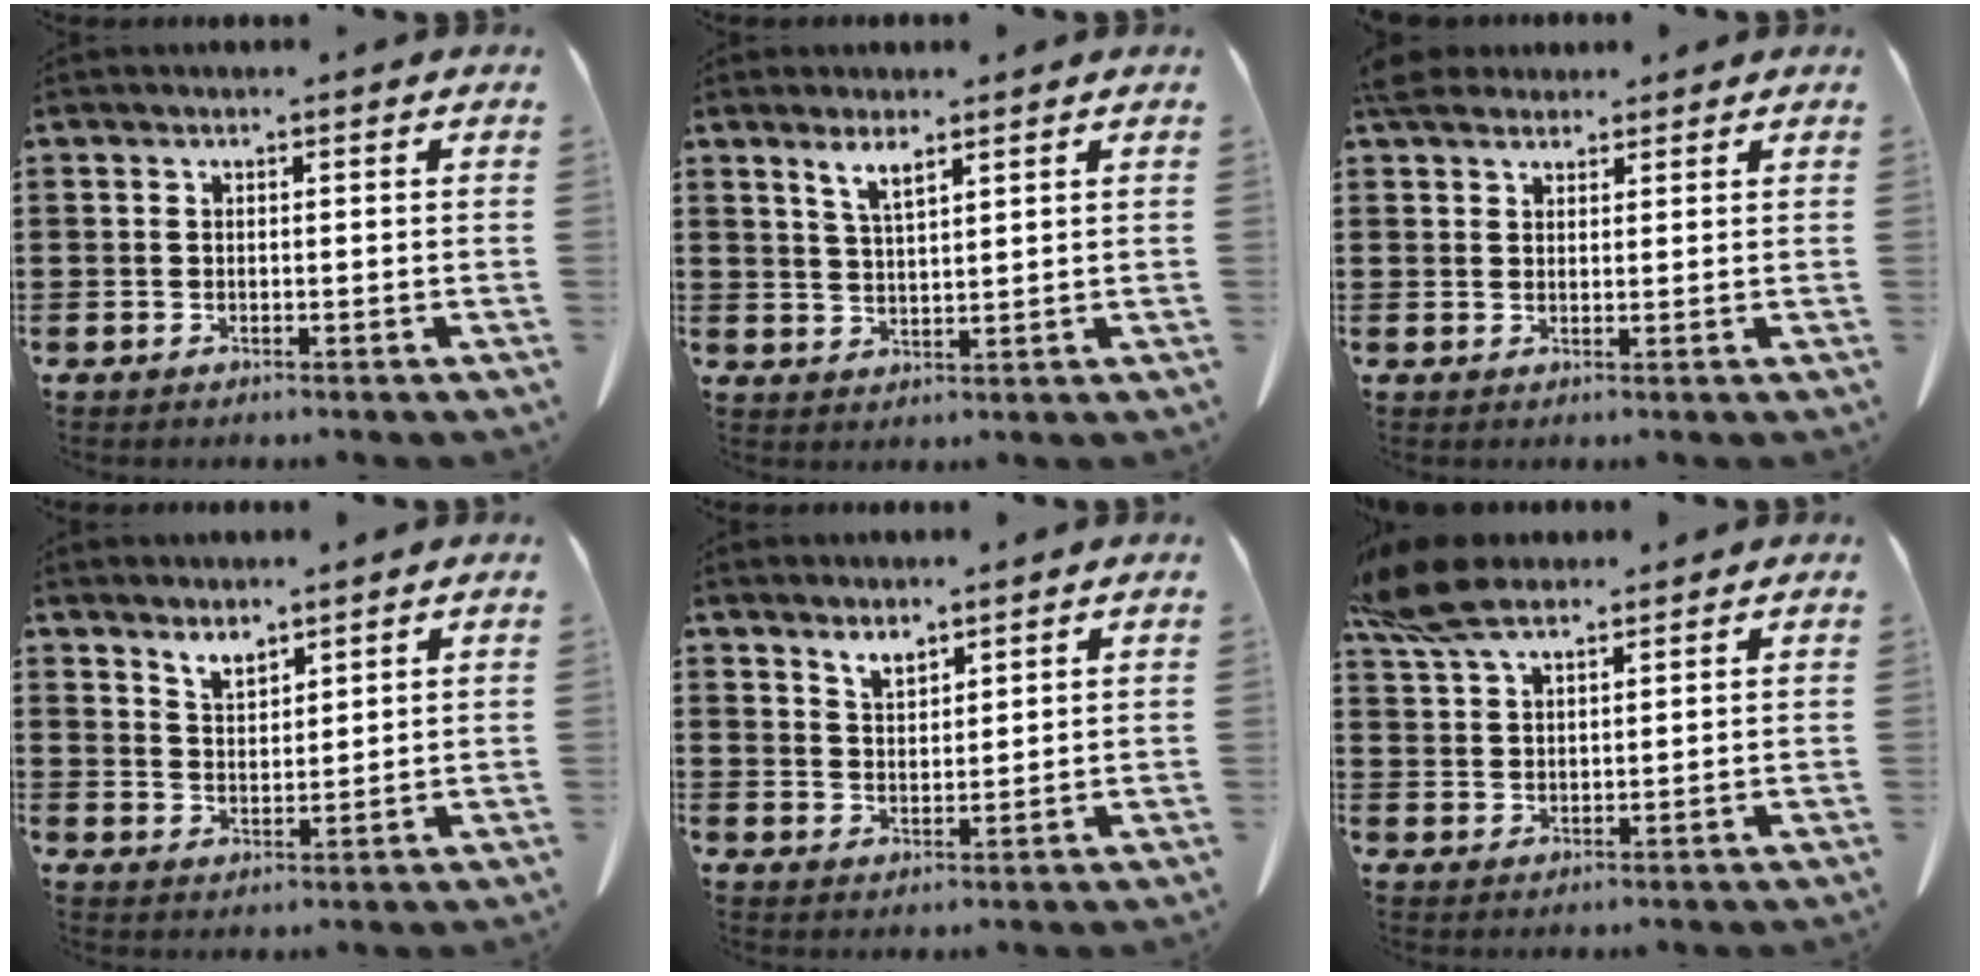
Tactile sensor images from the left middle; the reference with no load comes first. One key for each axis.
{"total": 3.1, "fx": 2.3, "fy": 0.5, "fz": 2.0, "tx": -0.045, "ty": 0.003, "tz": 0.042}
{"total": 3.6, "fx": 3.1, "fy": 1.6, "fz": 1.1, "tx": -0.022, "ty": 0.000, "tz": 0.058}
{"total": 3.3, "fx": 3.1, "fy": 0.9, "fz": 0.7, "tx": -0.022, "ty": -0.006, "tz": 0.058}
{"total": 2.8, "fx": 2.6, "fy": 0.8, "fz": 0.7, "tx": -0.021, "ty": -0.002, "tz": 0.048}
{"total": 8.2, "fx": 6.2, "fy": 2.9, "fz": 4.6, "tx": -0.114, "ty": -0.005, "tz": 0.115}